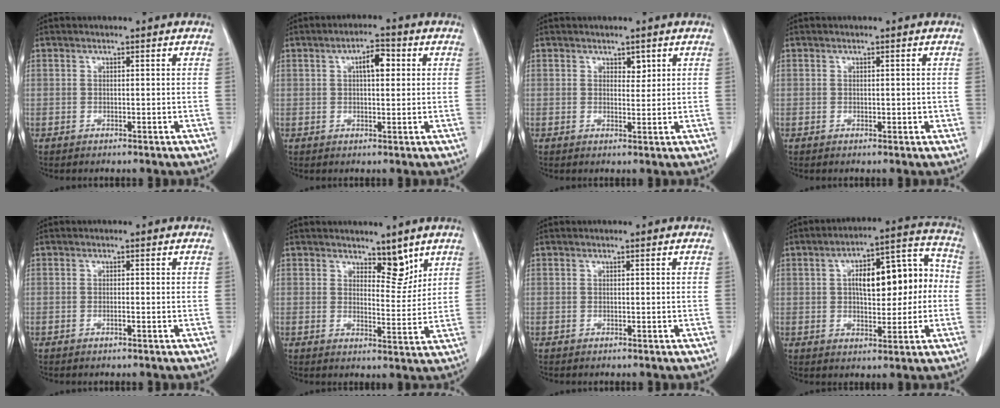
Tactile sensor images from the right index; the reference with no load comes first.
{"total": 4.3, "force": [1.2, 1.6, 3.9], "torque": [-0.063, 0.011, 0.017]}
{"total": 1.6, "force": [1.0, 0.9, 0.9], "torque": [-0.010, -0.003, 0.017]}
{"total": 1.3, "force": [-0.1, 0.8, 1.0], "torque": [-0.012, 0.000, 0.003]}
{"total": 0.7, "force": [-0.3, 0.0, 0.6], "torque": [-0.013, 0.000, -0.004]}
{"total": 4.5, "force": [3.5, 1.8, 2.3], "torque": [-0.025, -0.008, 0.056]}
{"total": 0.0}
{"total": 13.6, "force": [0.6, 5.4, 12.5], "torque": [-0.179, 0.046, 0.017]}